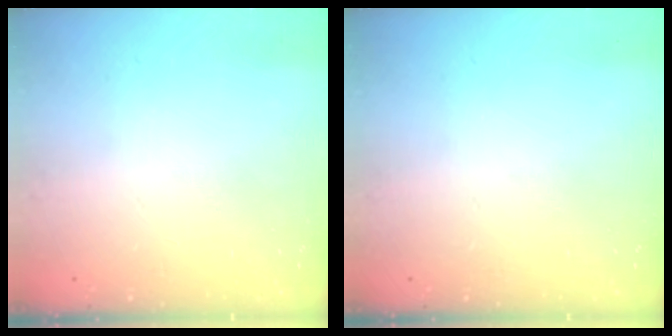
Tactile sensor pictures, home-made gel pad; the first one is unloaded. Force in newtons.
{"total": 0.0}